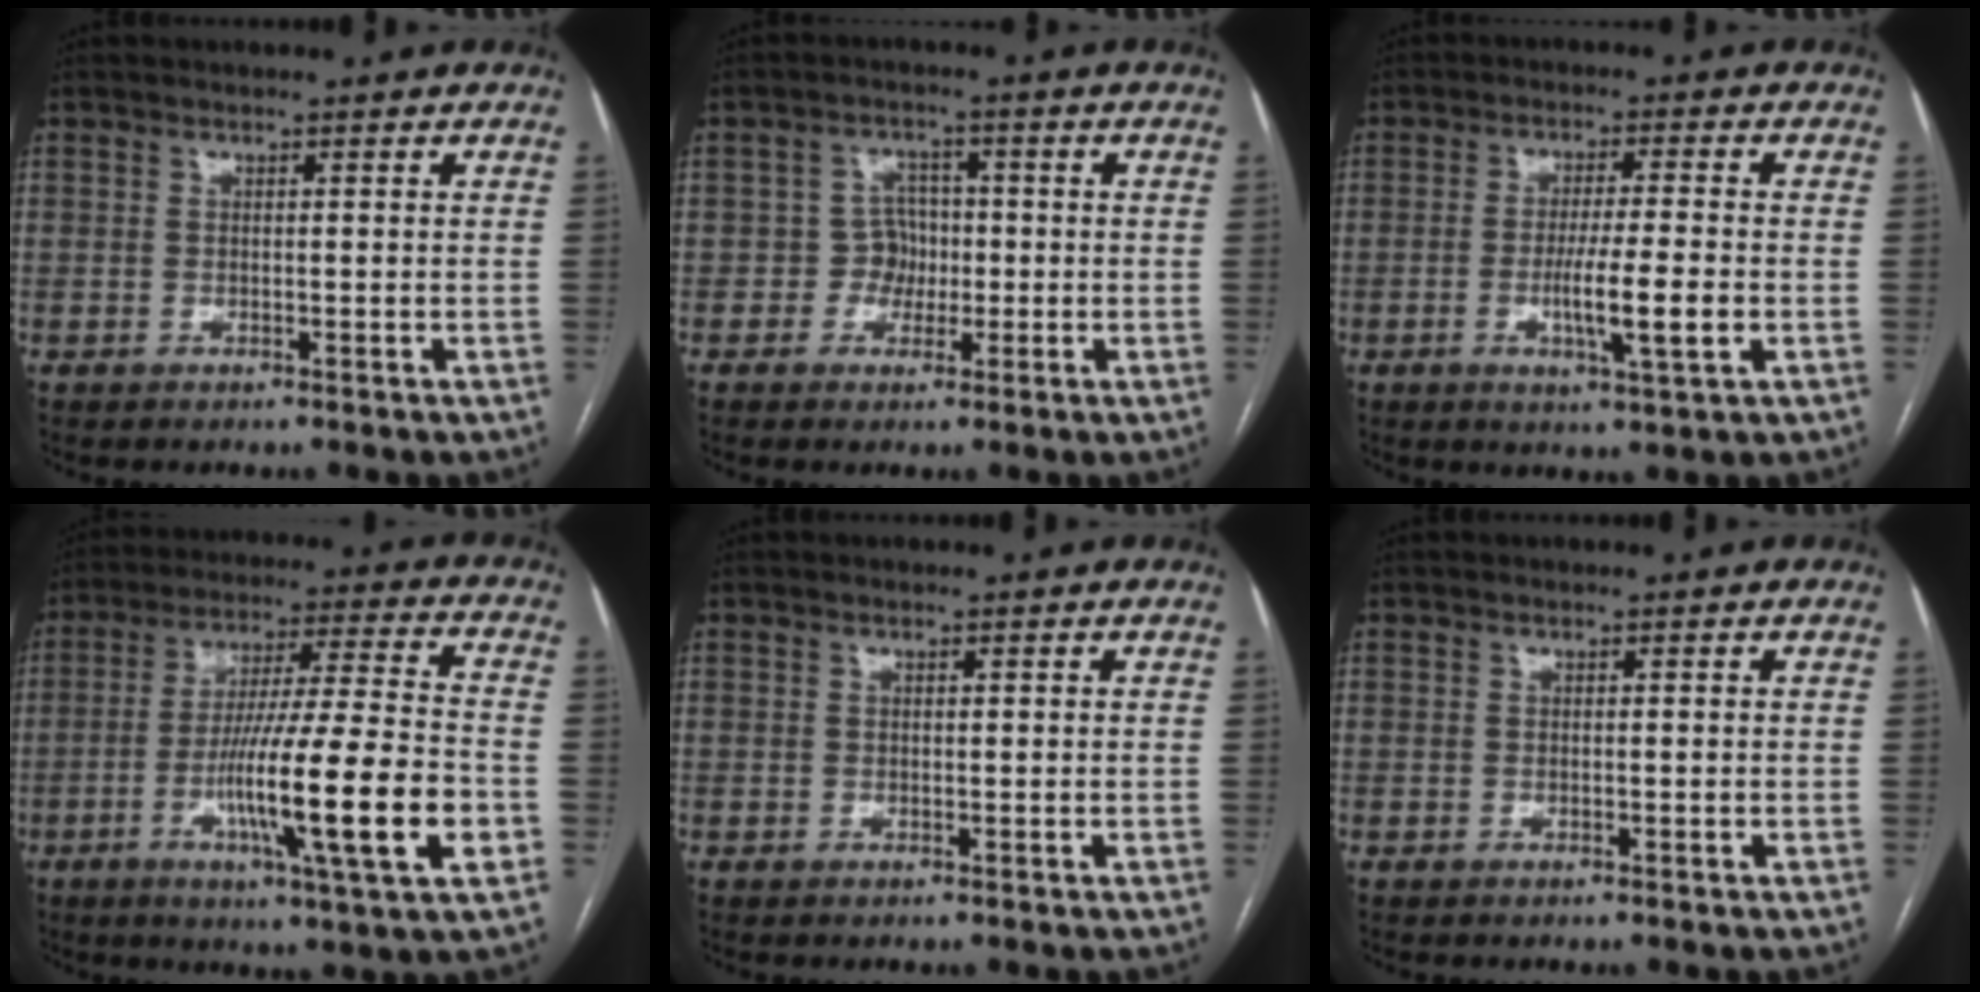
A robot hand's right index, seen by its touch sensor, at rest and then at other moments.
{"total": 3.7, "force": [-0.7, 3.4, 1.1], "torque": [-0.009, 0.013, -0.012]}
{"total": 8.0, "force": [-2.0, 0.1, 7.8], "torque": [-0.134, -0.012, -0.036]}
{"total": 18.4, "force": [-5.3, 0.2, 17.6], "torque": [-0.290, -0.012, -0.088]}
{"total": 0.0}
{"total": 0.0}